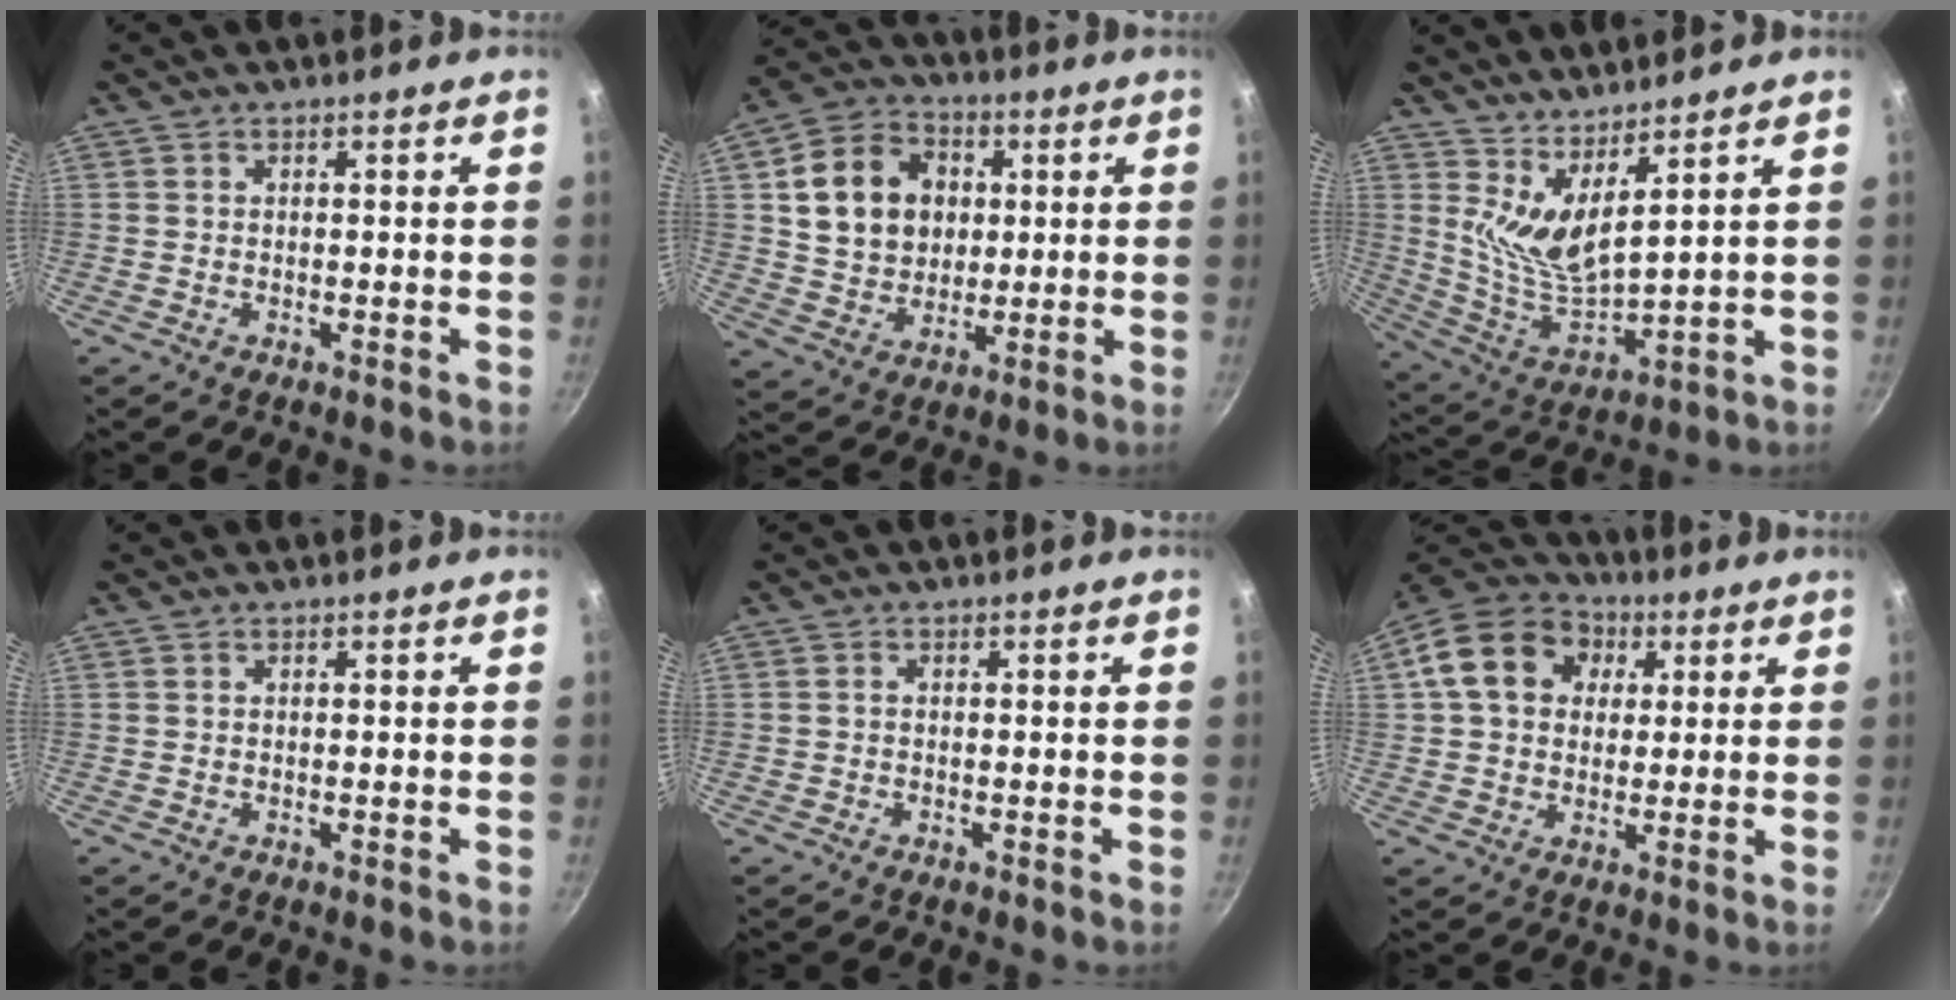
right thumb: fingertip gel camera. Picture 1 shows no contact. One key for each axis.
{"total": 14.8, "fx": 2.8, "fy": 12.1, "fz": 8.1, "tx": -0.120, "ty": 0.008, "tz": 0.050}
{"total": 10.2, "fx": 6.5, "fy": 2.3, "fz": 7.5, "tx": -0.139, "ty": -0.081, "tz": 0.131}
{"total": 0.0}
{"total": 0.5, "fx": -0.1, "fy": 0.4, "fz": 0.2, "tx": -0.002, "ty": 0.003, "tz": -0.004}
{"total": 14.8, "fx": 3.8, "fy": 11.8, "fz": 8.2, "tx": -0.130, "ty": 0.023, "tz": 0.047}